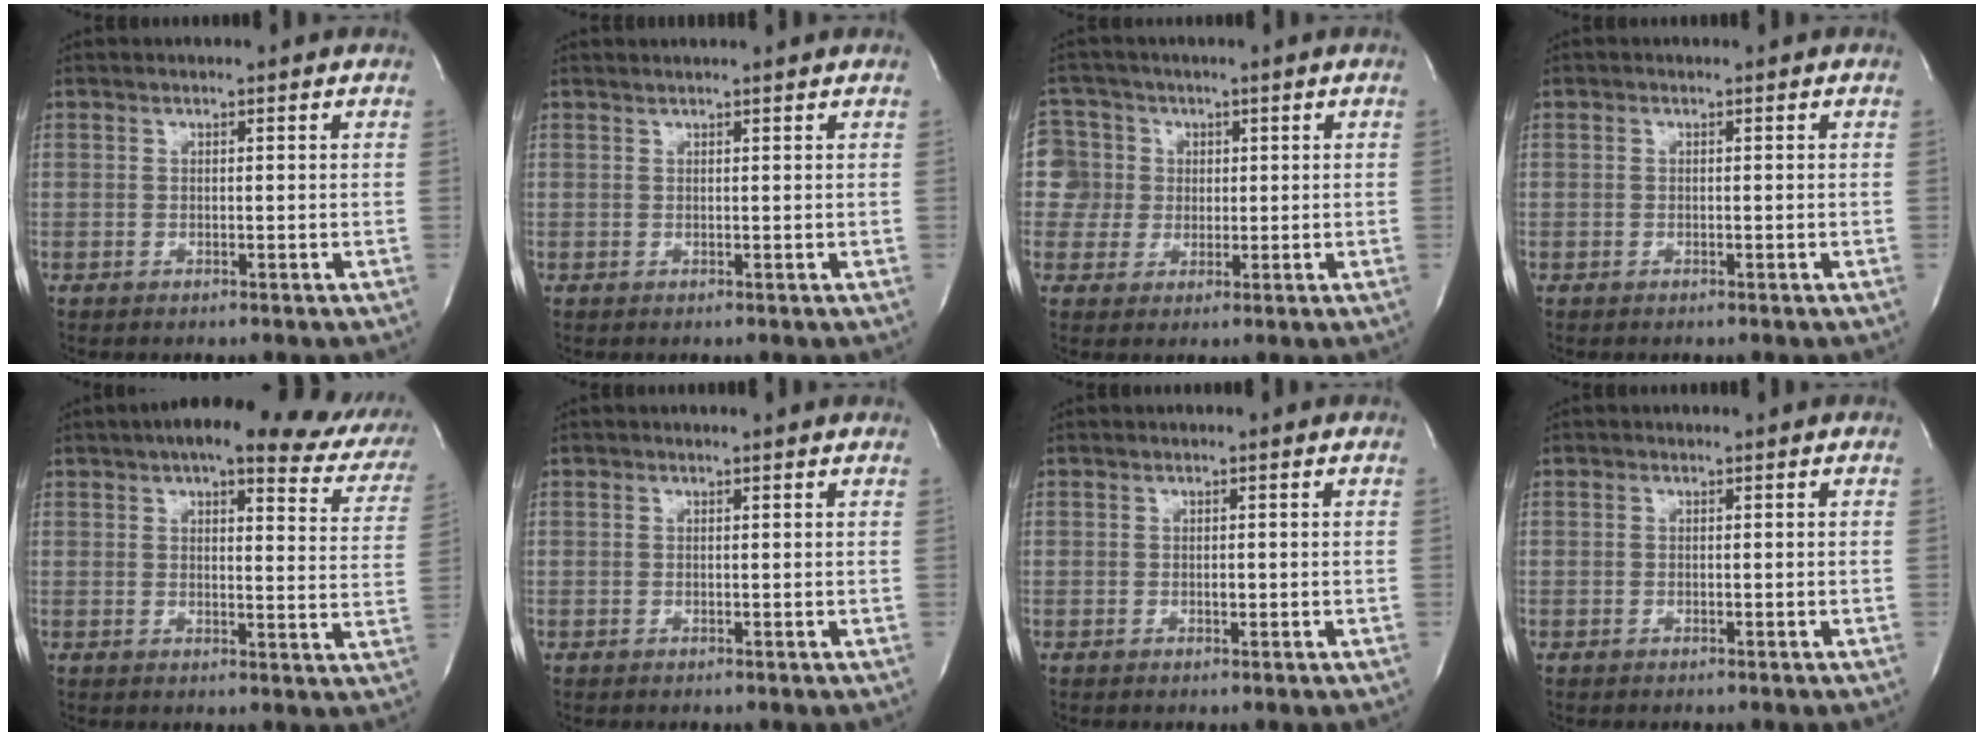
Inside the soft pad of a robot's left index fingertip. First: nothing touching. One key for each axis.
{"total": 2.3, "fx": 2.2, "fy": -0.4, "fz": 0.7, "tx": -0.015, "ty": 0.011, "tz": 0.029}
{"total": 7.4, "fx": 1.2, "fy": 7.3, "fz": -0.6, "tx": 0.017, "ty": 0.023, "tz": 0.031}
{"total": 0.0}
{"total": 21.7, "fx": 16.8, "fy": 5.8, "fz": 12.5, "tx": -0.155, "ty": 0.007, "tz": 0.179}
{"total": 0.7, "fx": 0.6, "fy": -0.1, "fz": 0.4, "tx": -0.015, "ty": 0.002, "tz": 0.007}
{"total": 0.8, "fx": -0.4, "fy": 0.4, "fz": 0.6, "tx": -0.008, "ty": -0.004, "tz": -0.007}
{"total": 0.0}